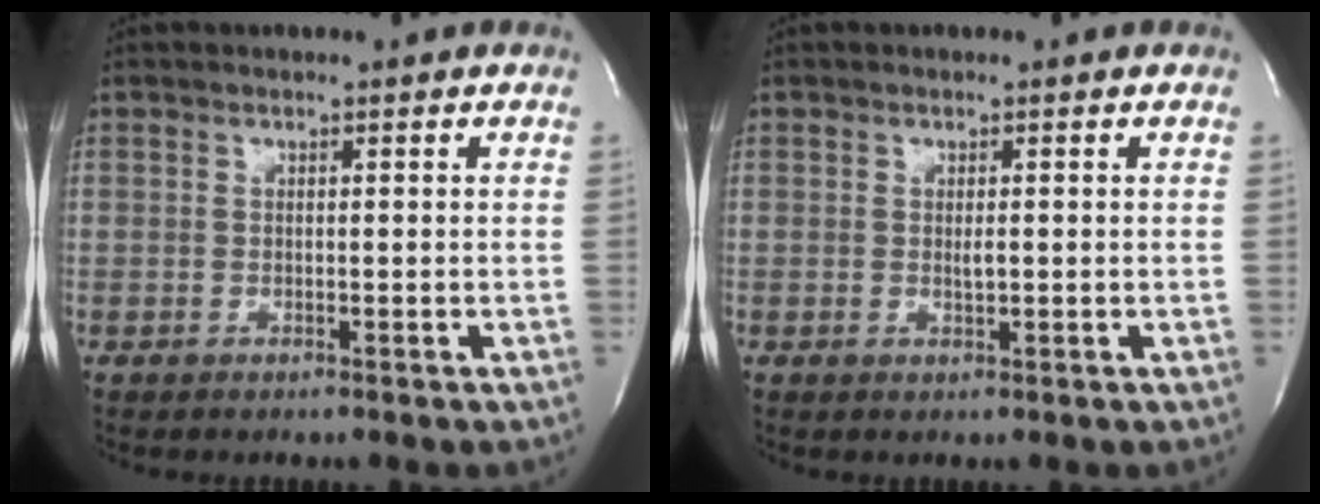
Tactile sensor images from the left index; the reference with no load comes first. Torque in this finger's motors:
{"motor_torque": [0.12, -0.08, 0.01, 0.00]}